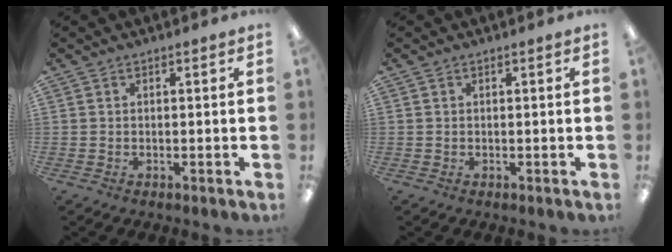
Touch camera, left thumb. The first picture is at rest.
{"total": 0.0}